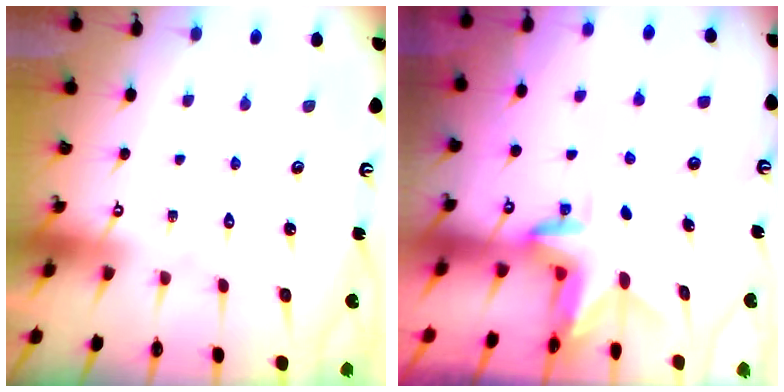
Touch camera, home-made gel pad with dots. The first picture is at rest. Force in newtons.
{"total": 3.0, "press": 3.0, "slide": 0.2}